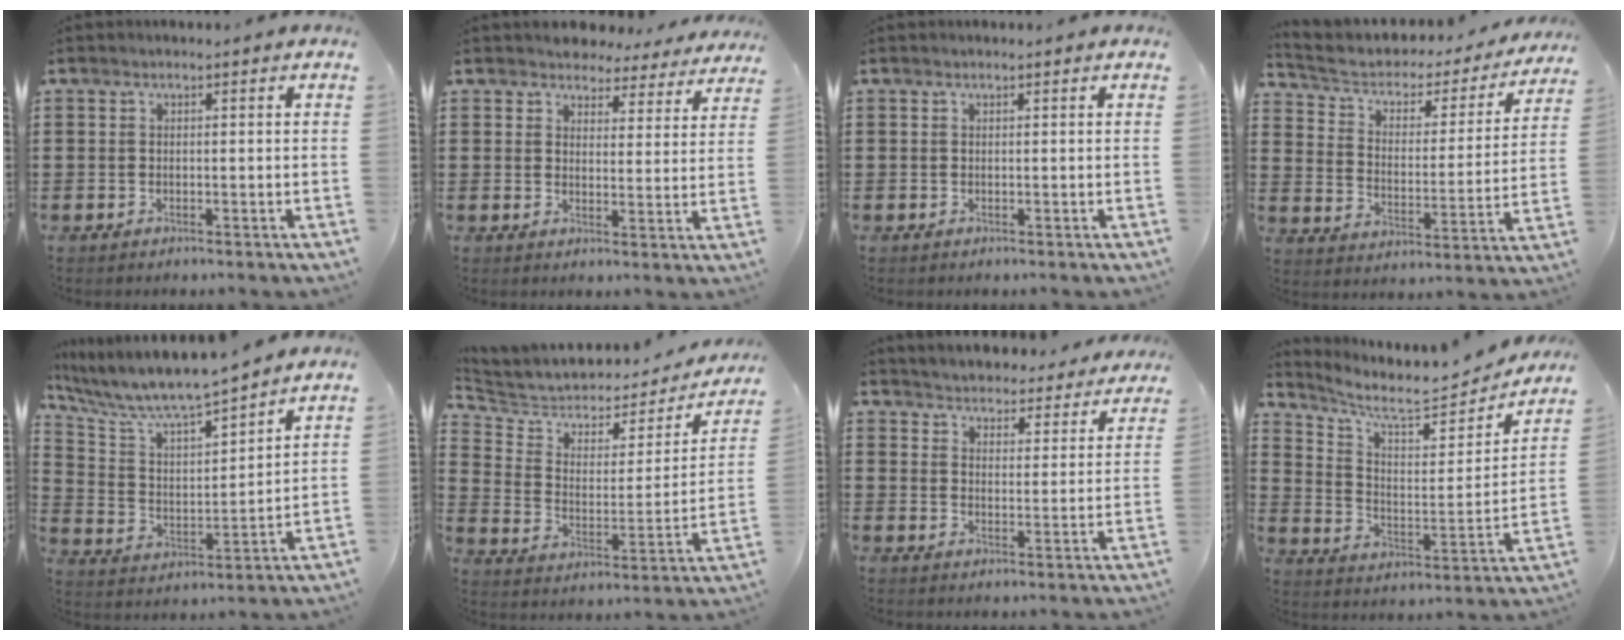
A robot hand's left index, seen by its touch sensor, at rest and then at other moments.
{"total": 4.2, "force": [4.1, 1.0, 0.2], "torque": [-0.018, -0.021, 0.072]}
{"total": 0.0}
{"total": 3.5, "force": [2.3, 2.2, 1.6], "torque": [-0.050, -0.017, 0.029]}
{"total": 7.6, "force": [6.9, 0.8, 3.1], "torque": [-0.094, -0.051, 0.114]}
{"total": 4.9, "force": [4.4, 2.1, 0.9], "torque": [-0.052, -0.034, 0.071]}
{"total": 4.2, "force": [4.2, -0.4, -0.7], "torque": [-0.013, -0.039, 0.068]}
{"total": 6.6, "force": [5.7, 1.2, 3.1], "torque": [-0.081, -0.046, 0.092]}